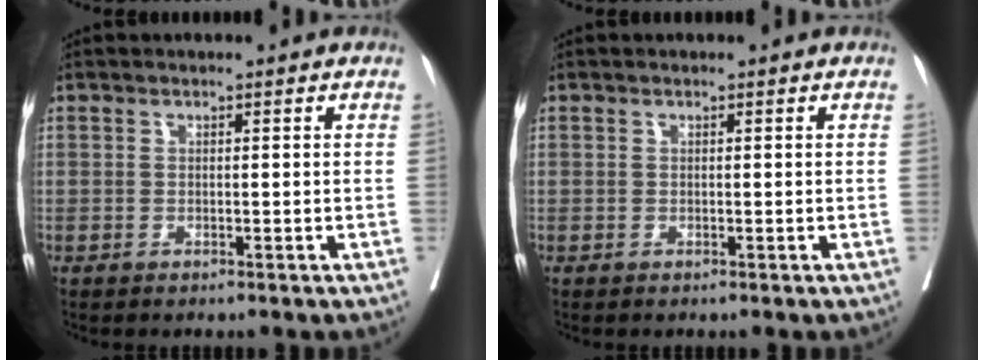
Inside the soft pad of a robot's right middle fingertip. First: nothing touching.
{"total": 0.0}